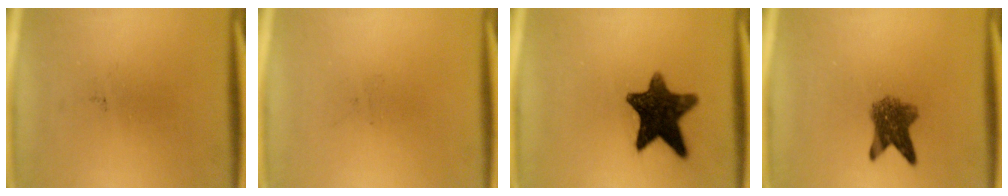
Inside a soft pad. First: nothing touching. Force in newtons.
{"total": 0.0}
{"total": 12.2}
{"total": 5.7}